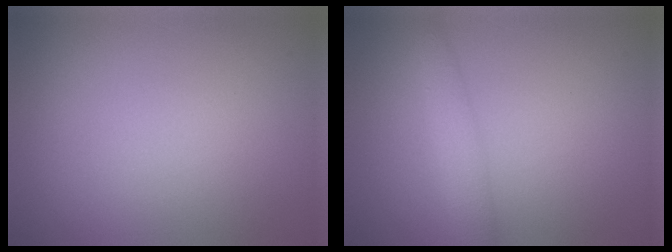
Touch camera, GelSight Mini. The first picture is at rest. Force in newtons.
{"total": 2.2, "press": 2.2, "slide": 0.1}